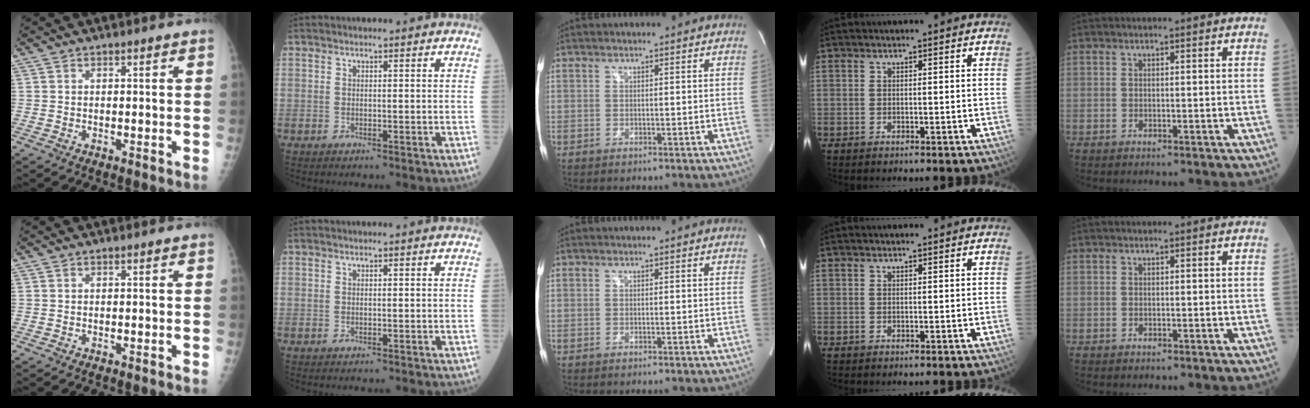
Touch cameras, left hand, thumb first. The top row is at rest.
{}